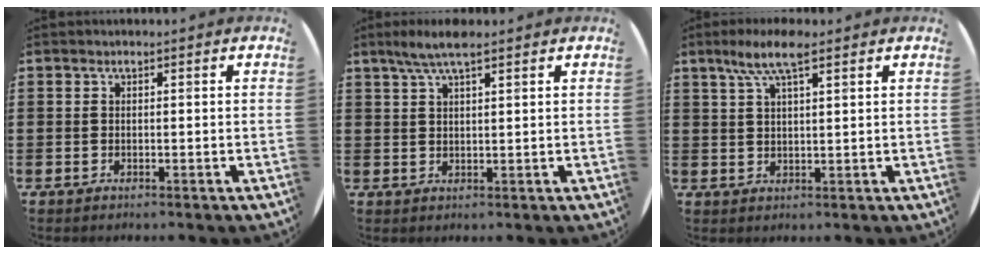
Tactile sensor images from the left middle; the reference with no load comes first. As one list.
[{"total": 4.0, "force": [2.9, 0.7, 2.7], "torque": [-0.057, 0.007, 0.050]}, {"total": 6.1, "force": [4.0, 1.5, 4.4], "torque": [-0.093, 0.008, 0.068]}]